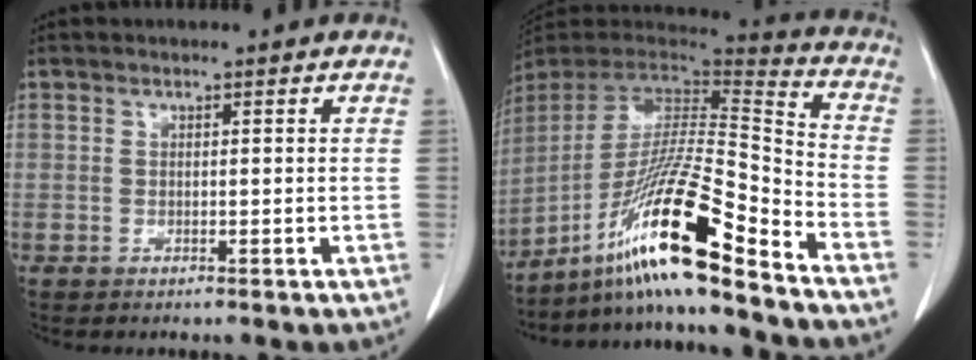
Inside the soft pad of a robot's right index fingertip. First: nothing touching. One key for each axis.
{"total": 22.1, "fx": -14.6, "fy": 0.2, "fz": 16.6, "tx": -0.322, "ty": -0.020, "tz": -0.271}